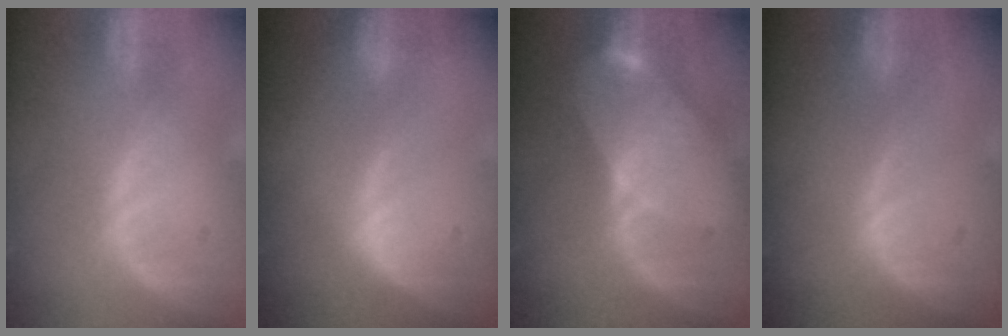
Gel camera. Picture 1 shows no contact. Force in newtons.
{"total": 0.5, "press": 0.3, "slide": 0.4}
{"total": 8.3, "press": 7.3, "slide": 3.9}
{"total": 0.0}